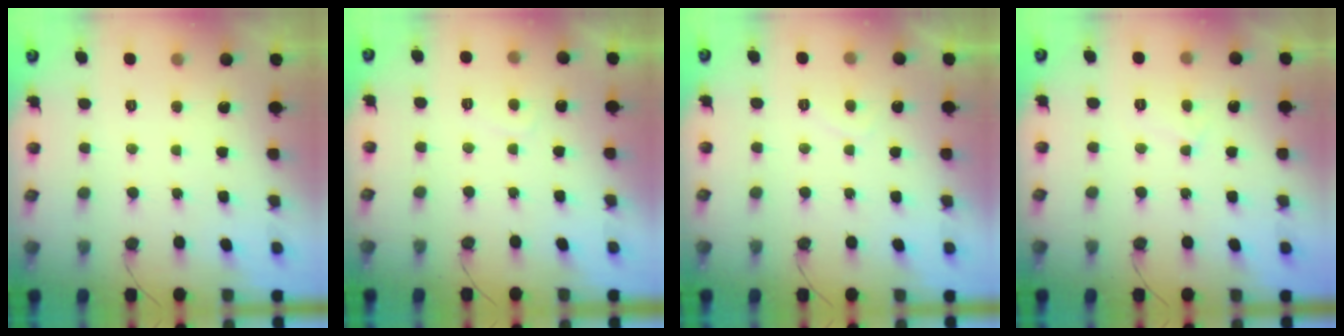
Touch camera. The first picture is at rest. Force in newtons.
{"total": 1.6, "press": 1.4, "slide": 0.7}
{"total": 1.5, "press": 1.3, "slide": 0.7}
{"total": 3.2, "press": 3.2, "slide": 0.3}